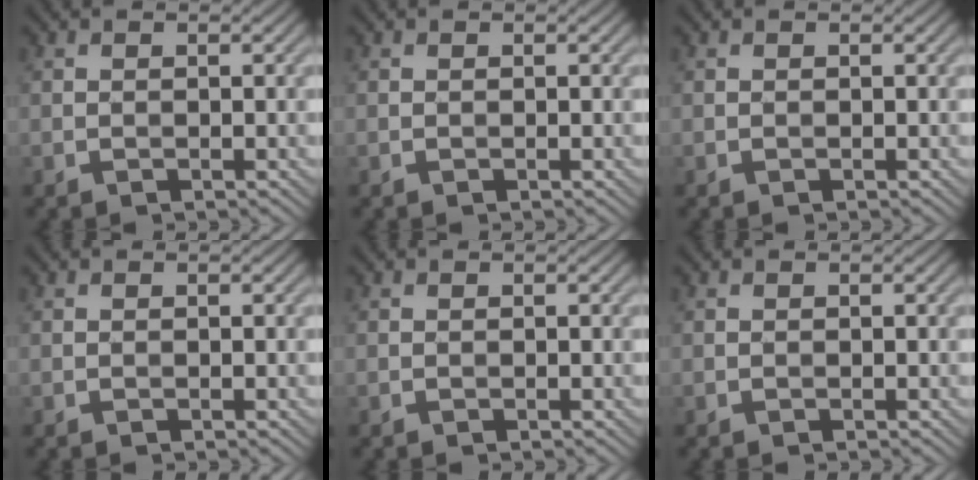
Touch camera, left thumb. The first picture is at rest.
{"total": 0.0}
{"total": 0.0}
{"total": 0.0}
{"total": 0.0}
{"total": 0.0}